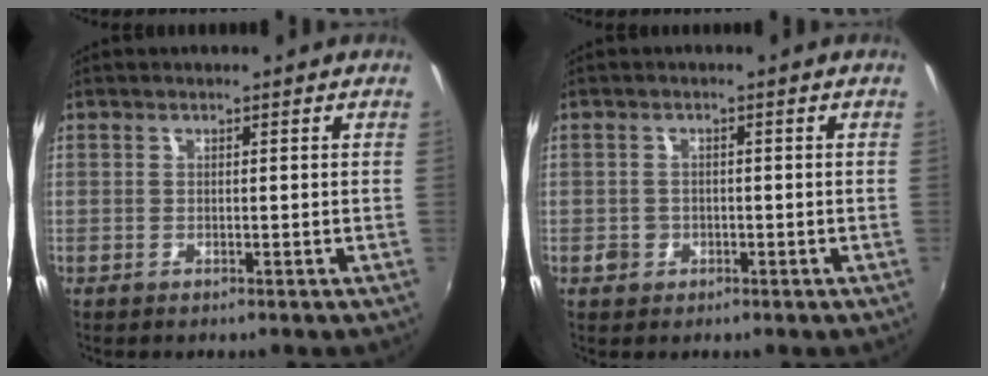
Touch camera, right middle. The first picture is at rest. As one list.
[{"total": 2.2, "force": [-0.9, 2.0, 0.5], "torque": [-0.010, 0.000, -0.013]}]